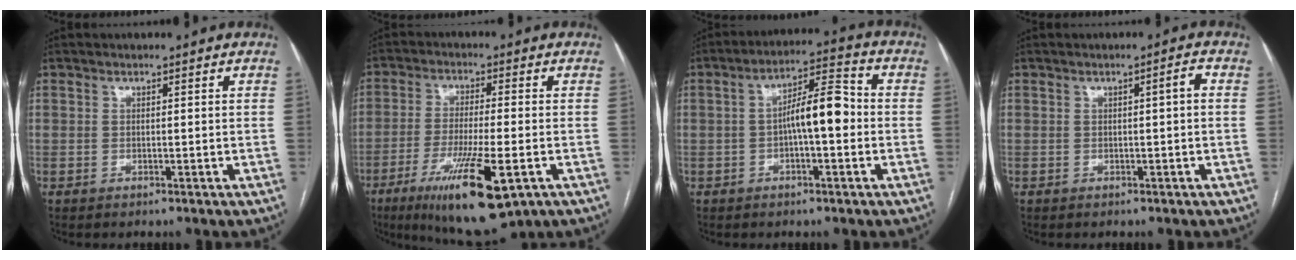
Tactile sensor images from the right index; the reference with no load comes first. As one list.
[{"total": 14.4, "force": [-6.7, 2.2, 12.6], "torque": [-0.220, -0.036, -0.104]}, {"total": 8.4, "force": [-0.8, 1.9, 8.1], "torque": [-0.136, 0.028, -0.015]}, {"total": 1.6, "force": [0.0, 0.1, 1.6], "torque": [-0.023, 0.005, 0.001]}]